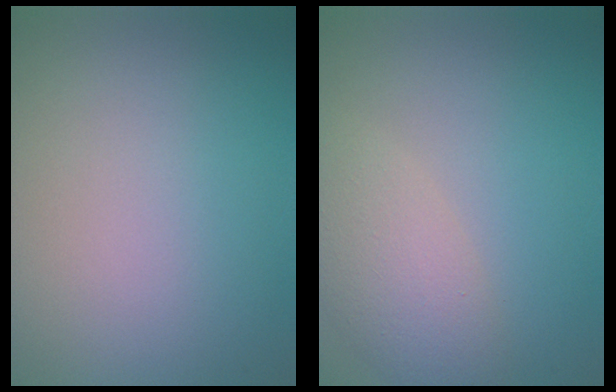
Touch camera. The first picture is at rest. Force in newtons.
{"total": 3.9, "press": 3.9, "slide": 0.1}